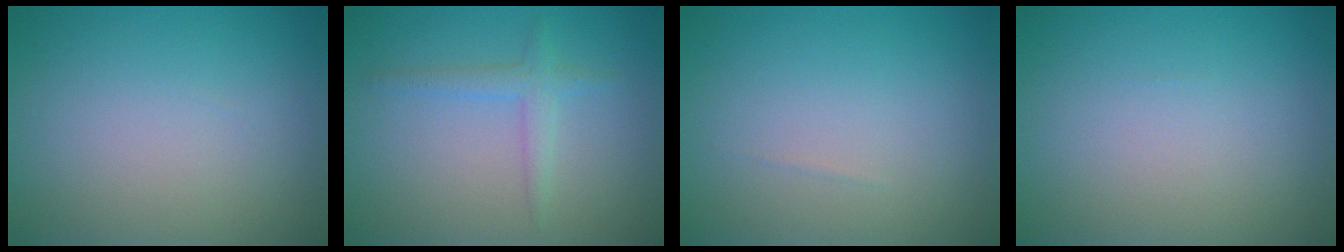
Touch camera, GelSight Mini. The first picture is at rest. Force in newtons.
{"total": 1.8, "press": 1.8, "slide": 0.2}
{"total": 0.0}
{"total": 0.0}